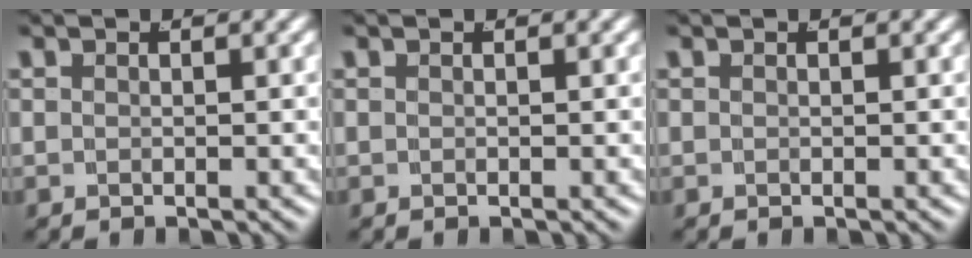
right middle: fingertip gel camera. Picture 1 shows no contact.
{"total": 0.0}
{"total": 0.0}